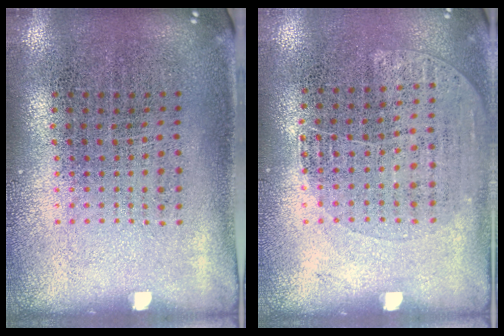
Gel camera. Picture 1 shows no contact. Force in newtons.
{"total": 1.1, "press": 0.9, "slide": 0.6}